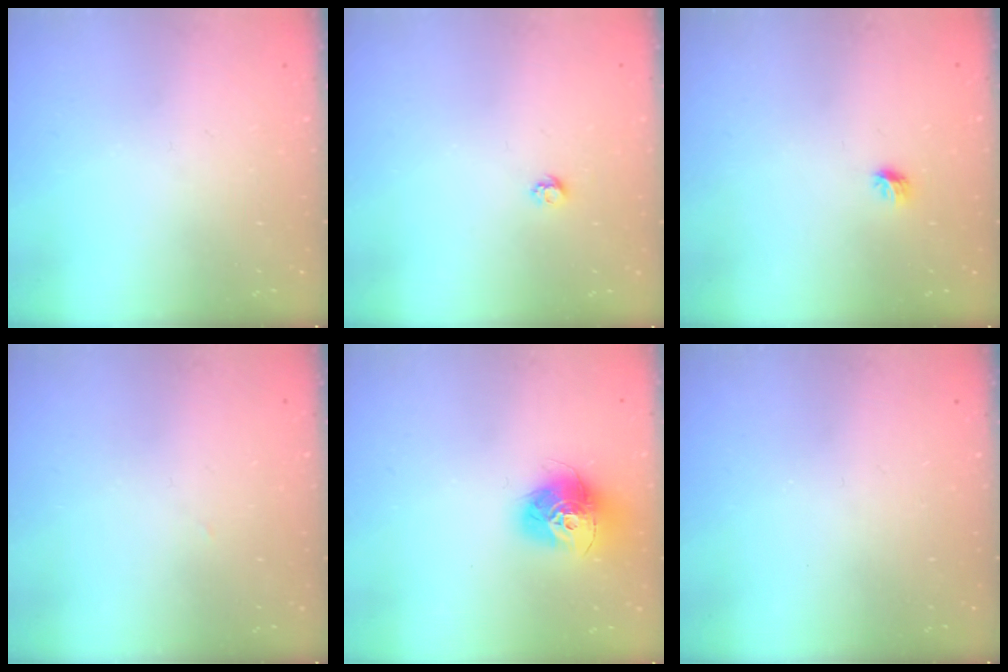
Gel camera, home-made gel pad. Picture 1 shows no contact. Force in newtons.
{"total": 3.8, "press": 3.7, "slide": 0.5}
{"total": 4.2, "press": 4.1, "slide": 1.0}
{"total": 1.1, "press": 1.1, "slide": 0.1}
{"total": 14.1, "press": 14.1, "slide": 1.3}
{"total": 0.0}